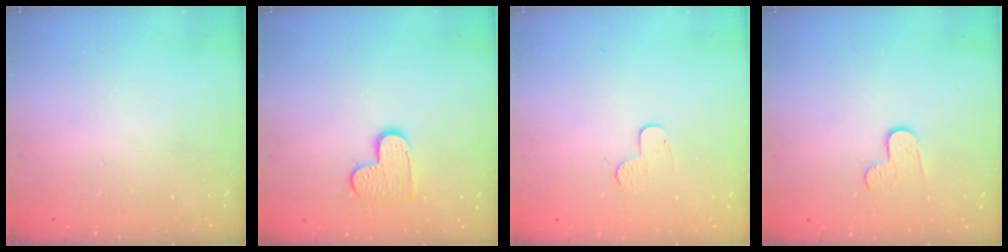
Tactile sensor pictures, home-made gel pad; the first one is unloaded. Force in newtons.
{"total": 9.2, "press": 9.1, "slide": 0.6}
{"total": 5.5, "press": 5.5, "slide": 0.5}
{"total": 5.5, "press": 5.5, "slide": 0.5}